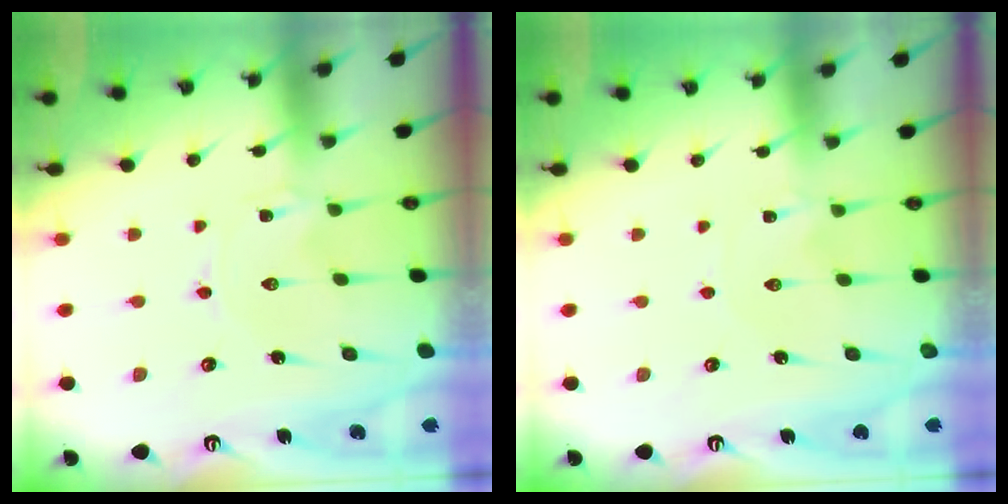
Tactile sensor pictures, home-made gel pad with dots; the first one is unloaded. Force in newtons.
{"total": 0.0}